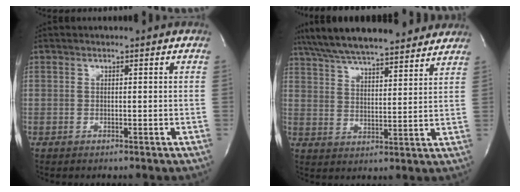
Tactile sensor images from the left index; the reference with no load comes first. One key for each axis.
{"total": 20.1, "fx": 17.3, "fy": 3.6, "fz": 9.6, "tx": -0.164, "ty": 0.040, "tz": 0.258}